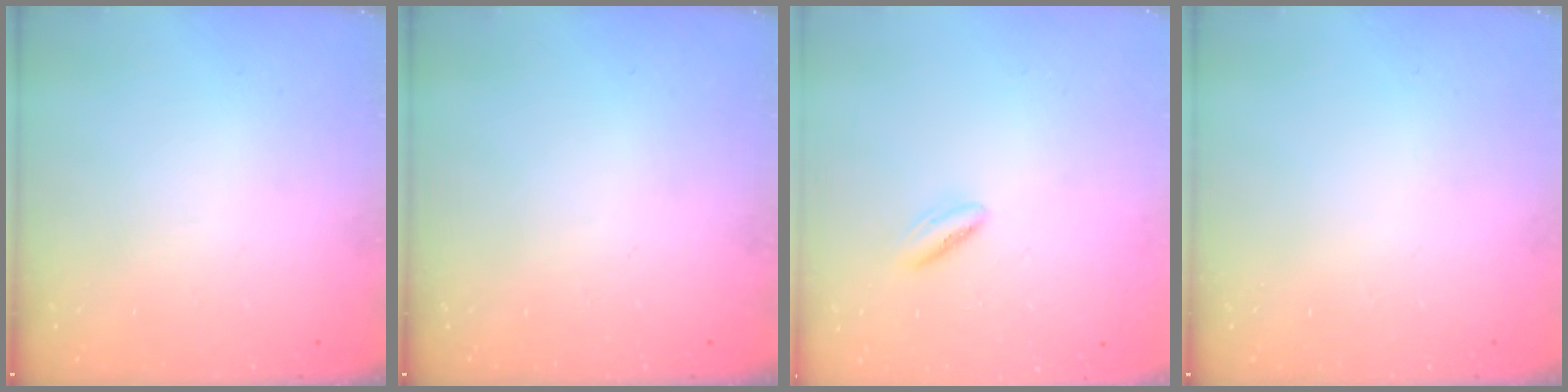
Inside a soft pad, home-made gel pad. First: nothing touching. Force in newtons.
{"total": 0.0}
{"total": 3.1, "press": 2.8, "slide": 1.1}
{"total": 0.0}